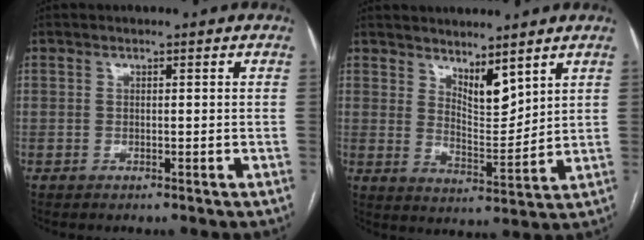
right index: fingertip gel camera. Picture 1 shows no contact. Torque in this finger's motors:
{"motor_torque": [0.08, 0.37, 0.09, 0.01]}